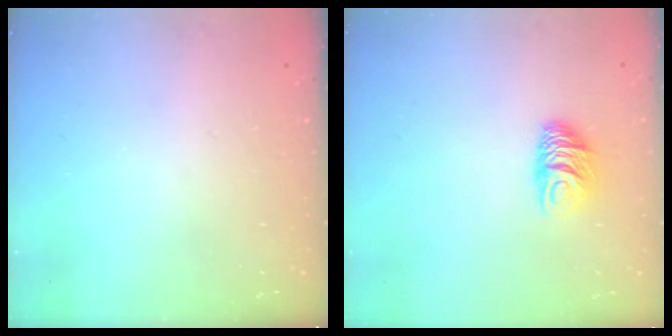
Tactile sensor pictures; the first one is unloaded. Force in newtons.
{"total": 7.5, "press": 7.4, "slide": 0.8}